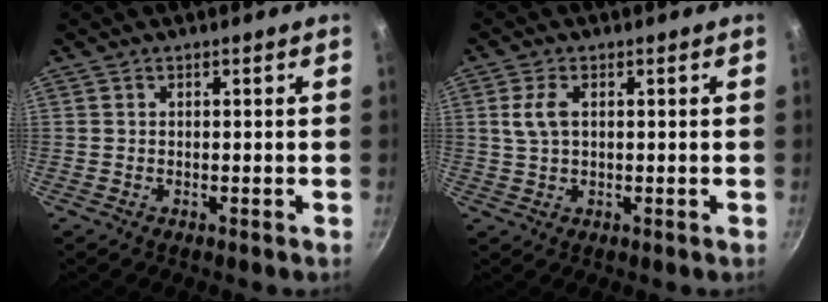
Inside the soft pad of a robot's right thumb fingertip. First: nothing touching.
{"total": 4.0, "force": [0.9, 2.2, 3.2], "torque": [-0.079, 0.005, 0.019]}